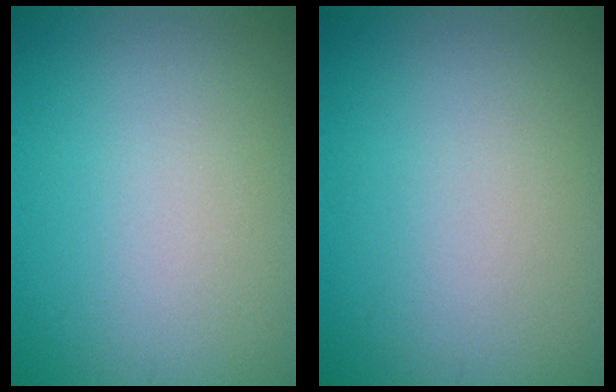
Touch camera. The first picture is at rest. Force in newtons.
{"total": 0.0}